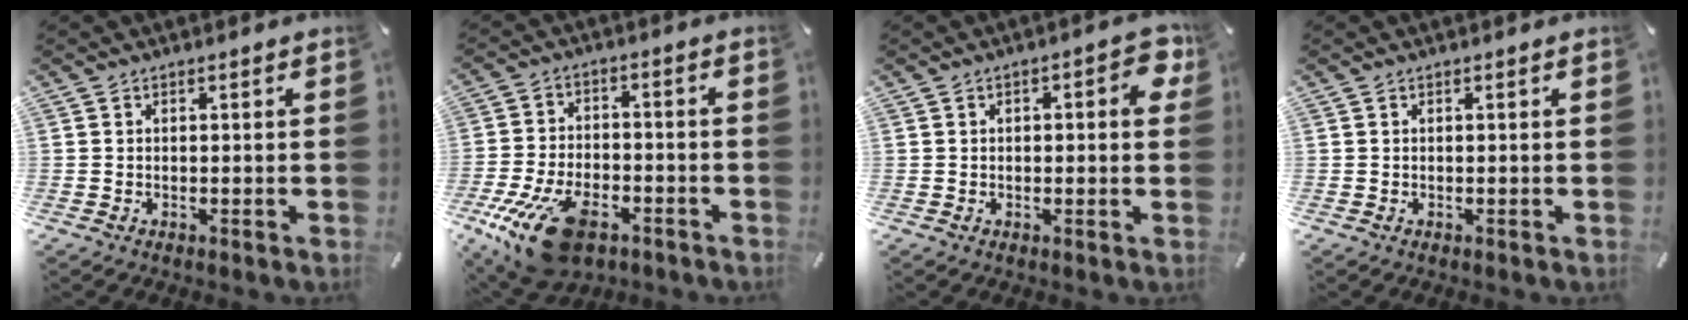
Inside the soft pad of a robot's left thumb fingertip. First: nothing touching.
{"total": 16.7, "force": [-9.2, 8.7, 10.9], "torque": [-0.212, 0.043, -0.152]}
{"total": 5.5, "force": [0.7, 2.6, 4.8], "torque": [-0.058, 0.002, 0.006]}
{"total": 0.0}